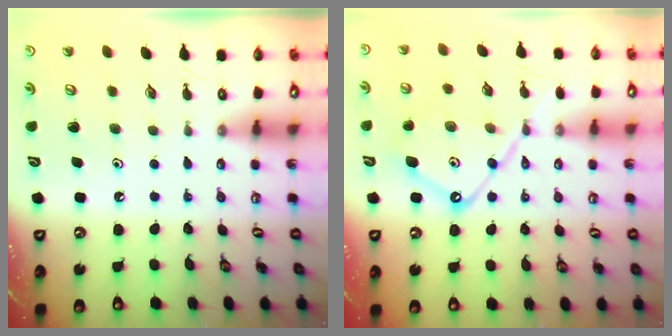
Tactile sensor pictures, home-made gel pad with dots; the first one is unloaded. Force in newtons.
{"total": 13.2, "press": 13.2, "slide": 1.4}